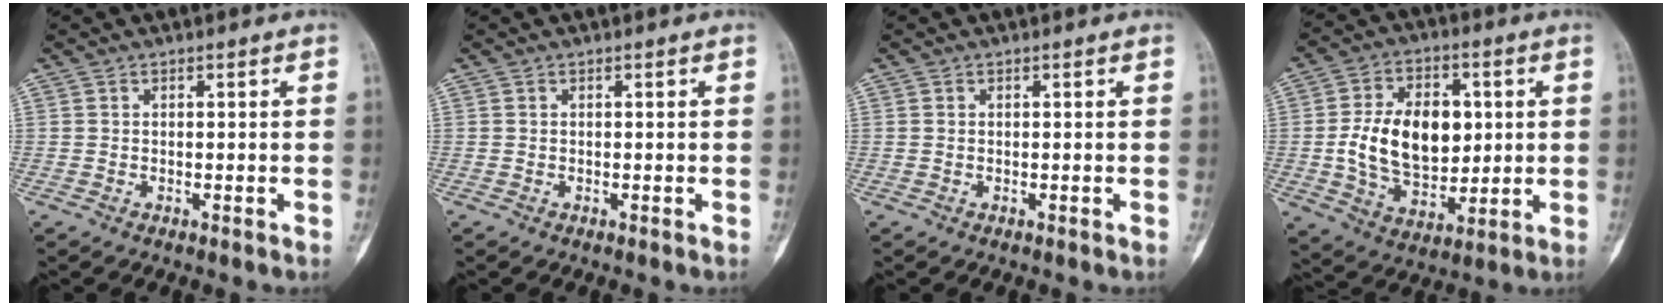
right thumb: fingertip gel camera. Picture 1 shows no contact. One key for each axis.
{"total": 0.0}
{"total": 0.0}
{"total": 16.3, "fx": 1.3, "fy": 10.7, "fz": 12.2, "tx": -0.173, "ty": -0.001, "tz": 0.030}